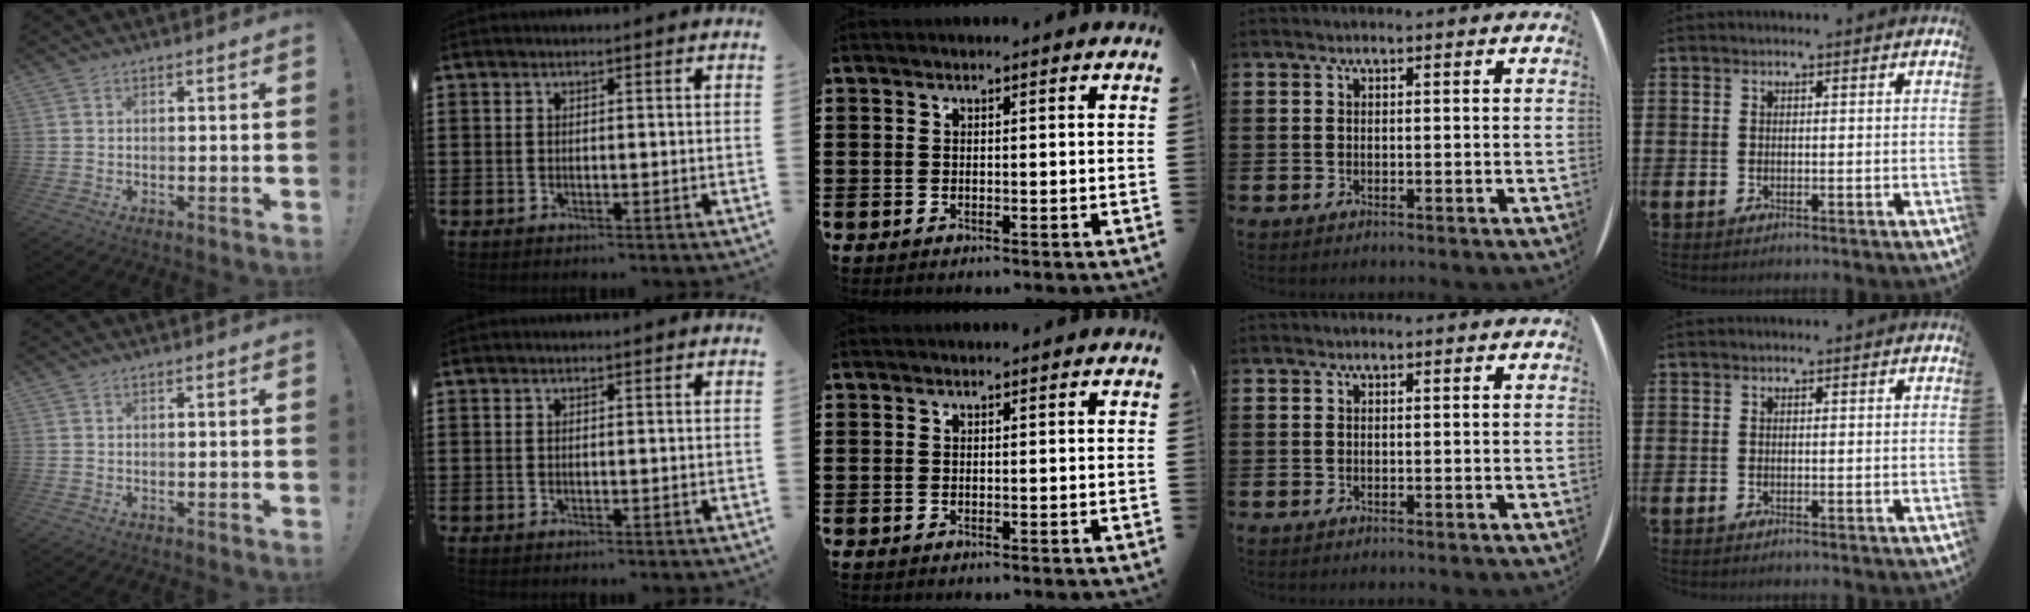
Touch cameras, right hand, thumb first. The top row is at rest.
{}